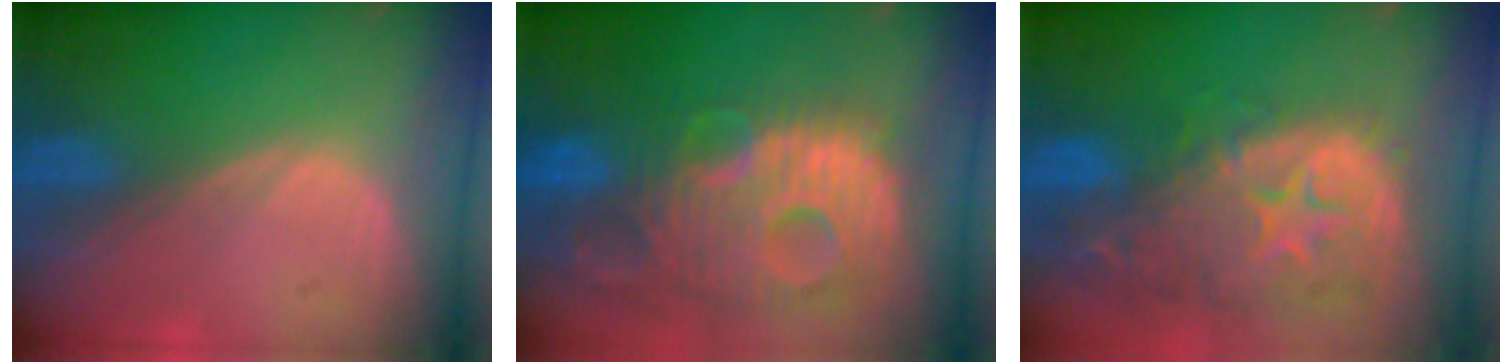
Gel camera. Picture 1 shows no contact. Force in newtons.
{"total": 13.8, "press": 11.9, "slide": 7.1}
{"total": 14.1, "press": 11.4, "slide": 8.4}